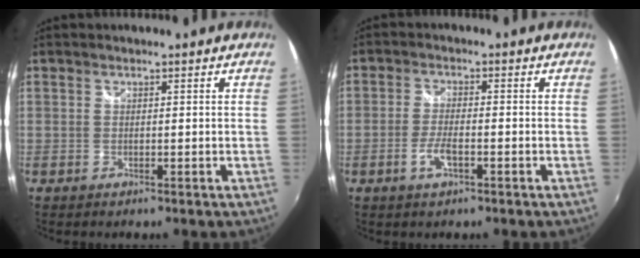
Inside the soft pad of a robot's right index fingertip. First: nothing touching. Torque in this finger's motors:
{"motor_torque": [0.02, -0.02, 0.05, 0.03]}